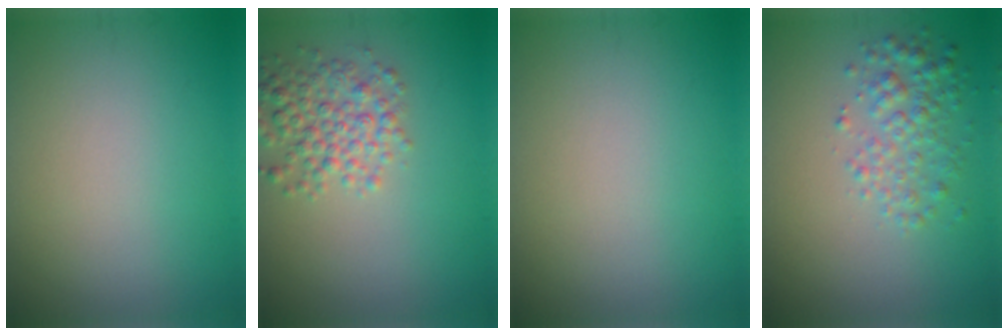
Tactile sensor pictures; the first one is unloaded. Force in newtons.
{"total": 3.9, "press": 3.9, "slide": 0.1}
{"total": 0.0}
{"total": 2.8, "press": 2.8, "slide": 0.1}